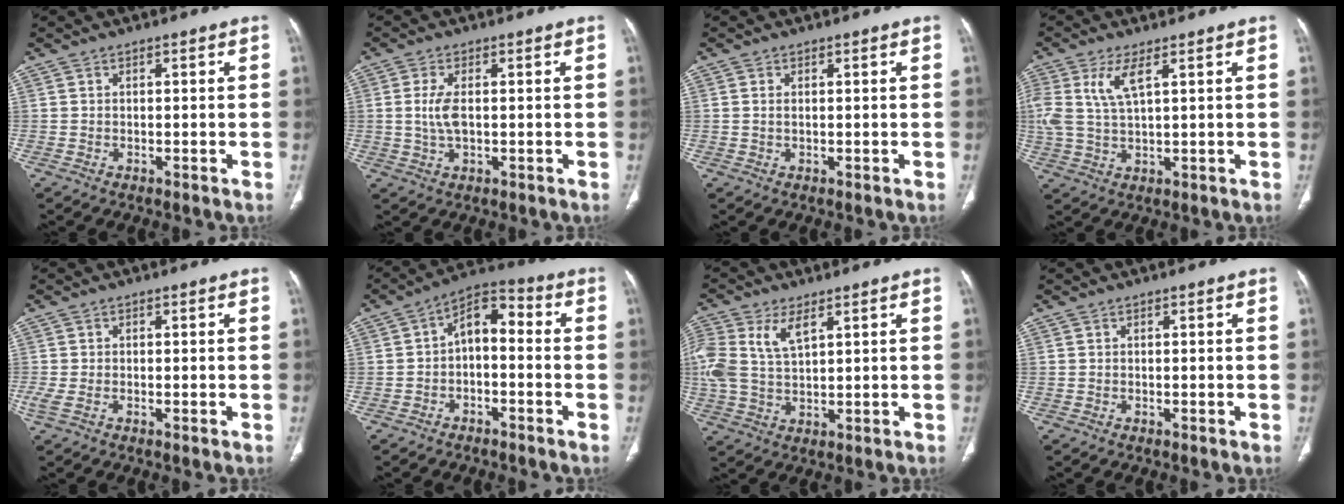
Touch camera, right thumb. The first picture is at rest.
{"total": 4.6, "force": [0.2, 2.2, 4.0], "torque": [-0.092, -0.001, 0.006]}
{"total": 0.8, "force": [0.2, 0.4, 0.7], "torque": [-0.020, 0.002, 0.007]}
{"total": 6.5, "force": [2.6, 2.2, 5.6], "torque": [-0.139, -0.005, 0.060]}
{"total": 2.1, "force": [-0.5, 0.9, 1.9], "torque": [-0.056, 0.003, -0.010]}
{"total": 7.8, "force": [-0.9, 4.6, 6.3], "torque": [-0.084, 0.042, -0.029]}
{"total": 9.9, "force": [4.1, 5.1, 7.5], "torque": [-0.178, 0.005, 0.088]}
{"total": 0.0}